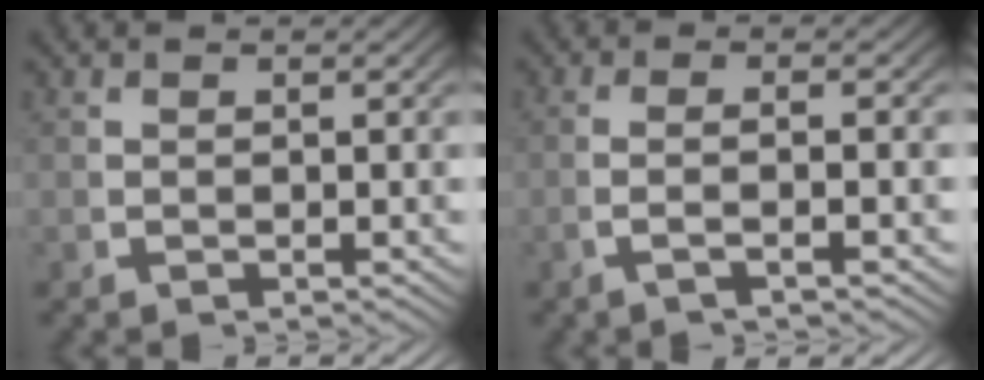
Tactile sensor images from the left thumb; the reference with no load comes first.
{"total": 2.5, "force": [-0.5, -0.3, 2.5], "torque": [-0.059, 0.003, -0.011]}